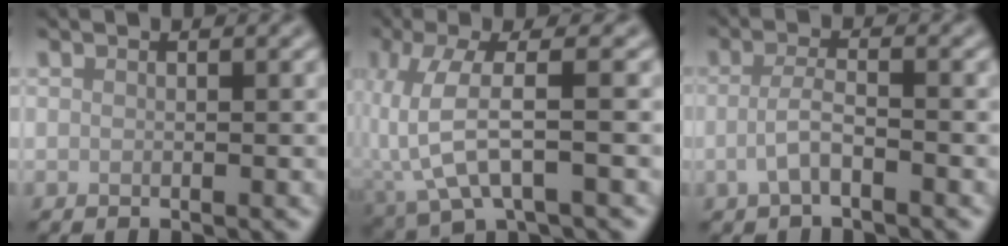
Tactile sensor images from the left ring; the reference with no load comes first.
{"total": 5.4, "force": [-0.1, 1.7, 5.1], "torque": [-0.119, -0.006, 0.001]}
{"total": 2.5, "force": [-0.9, 0.9, 2.1], "torque": [-0.045, 0.002, -0.023]}